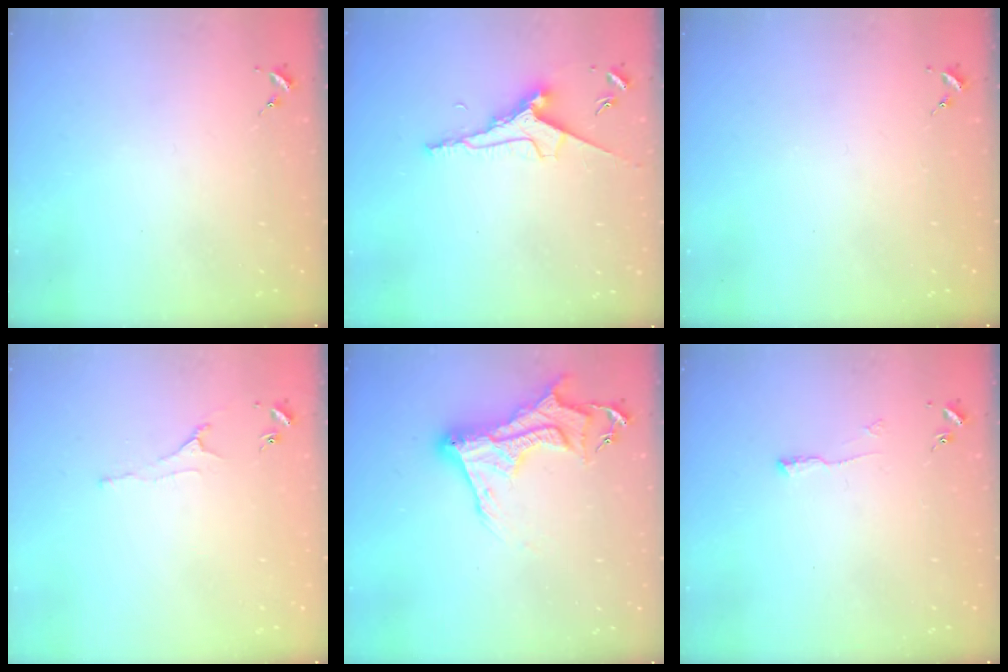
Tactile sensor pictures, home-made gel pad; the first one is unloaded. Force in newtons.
{"total": 9.0, "press": 9.0, "slide": 0.8}
{"total": 0.0}
{"total": 3.0, "press": 2.9, "slide": 0.6}
{"total": 15.2, "press": 15.1, "slide": 1.2}
{"total": 5.6, "press": 5.5, "slide": 0.8}